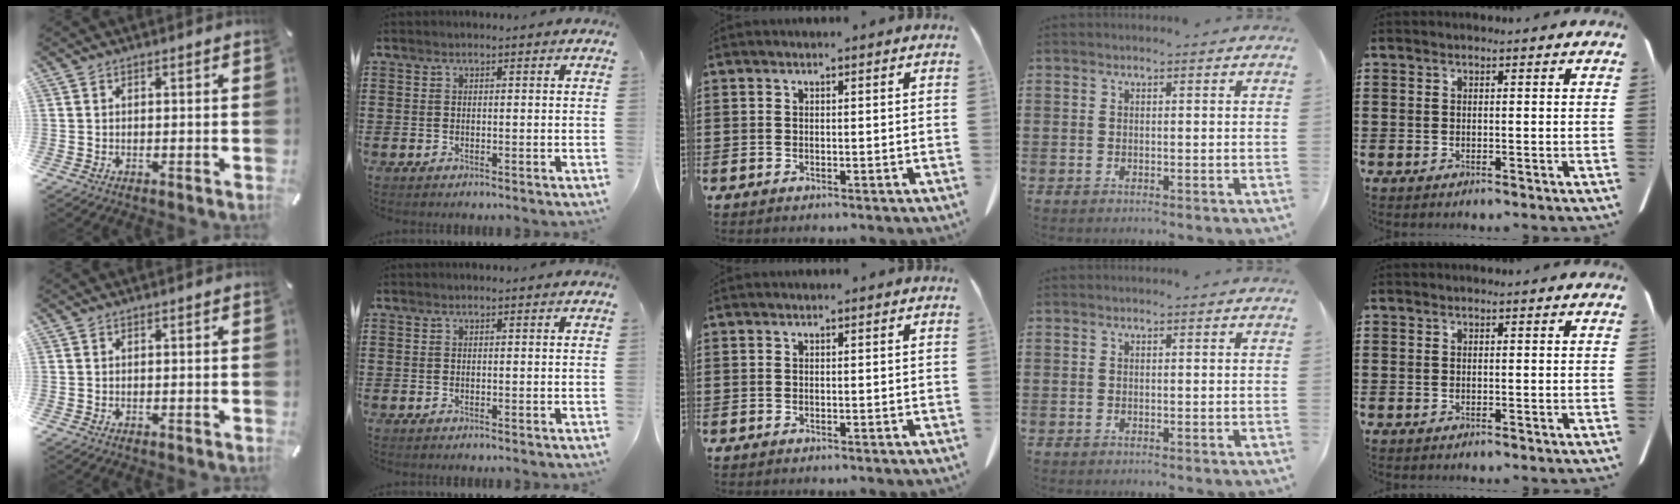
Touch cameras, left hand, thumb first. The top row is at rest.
{}